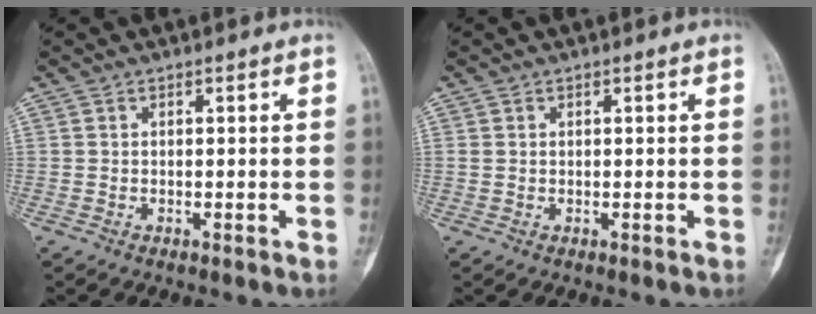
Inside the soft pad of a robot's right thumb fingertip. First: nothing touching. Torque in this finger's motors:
{"motor_torque": [0.10, 0.11, 0.11, 0.15, 0.00]}